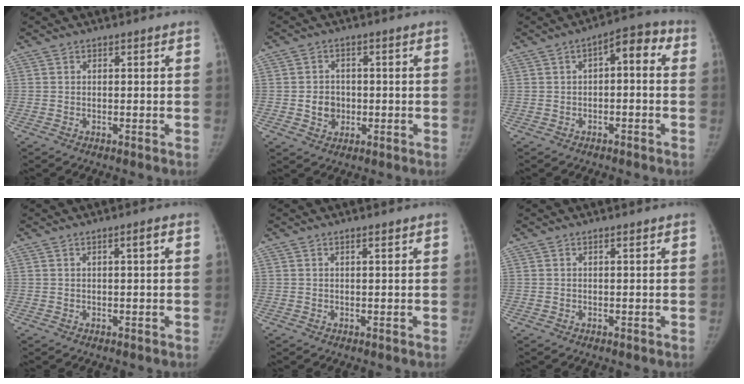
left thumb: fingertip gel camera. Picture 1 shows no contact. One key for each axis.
{"total": 4.4, "fx": -0.5, "fy": 3.8, "fz": 2.0, "tx": -0.016, "ty": 0.005, "tz": -0.006}
{"total": 6.4, "fx": 0.7, "fy": 3.0, "fz": 5.6, "tx": -0.058, "ty": 0.034, "tz": -0.002}
{"total": 1.7, "fx": 0.6, "fy": 0.0, "fz": 1.6, "tx": -0.028, "ty": 0.000, "tz": 0.010}
{"total": 1.2, "fx": 0.8, "fy": 0.2, "fz": 0.8, "tx": -0.013, "ty": -0.003, "tz": 0.013}
{"total": 0.6, "fx": 0.4, "fy": 0.0, "fz": 0.4, "tx": -0.007, "ty": 0.000, "tz": 0.007}